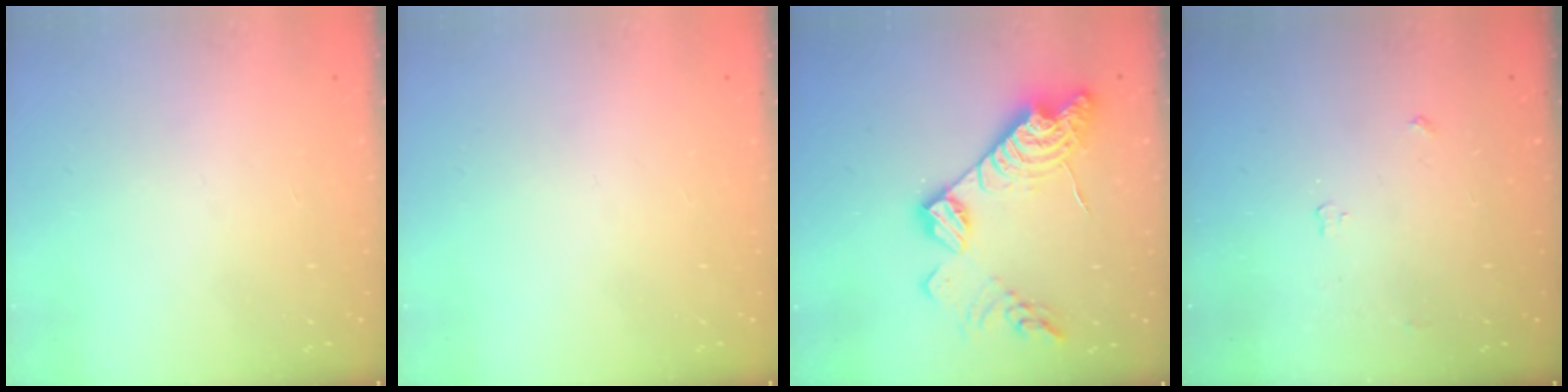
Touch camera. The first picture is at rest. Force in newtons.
{"total": 0.0}
{"total": 18.8, "press": 18.8, "slide": 1.4}
{"total": 3.0, "press": 2.9, "slide": 0.5}